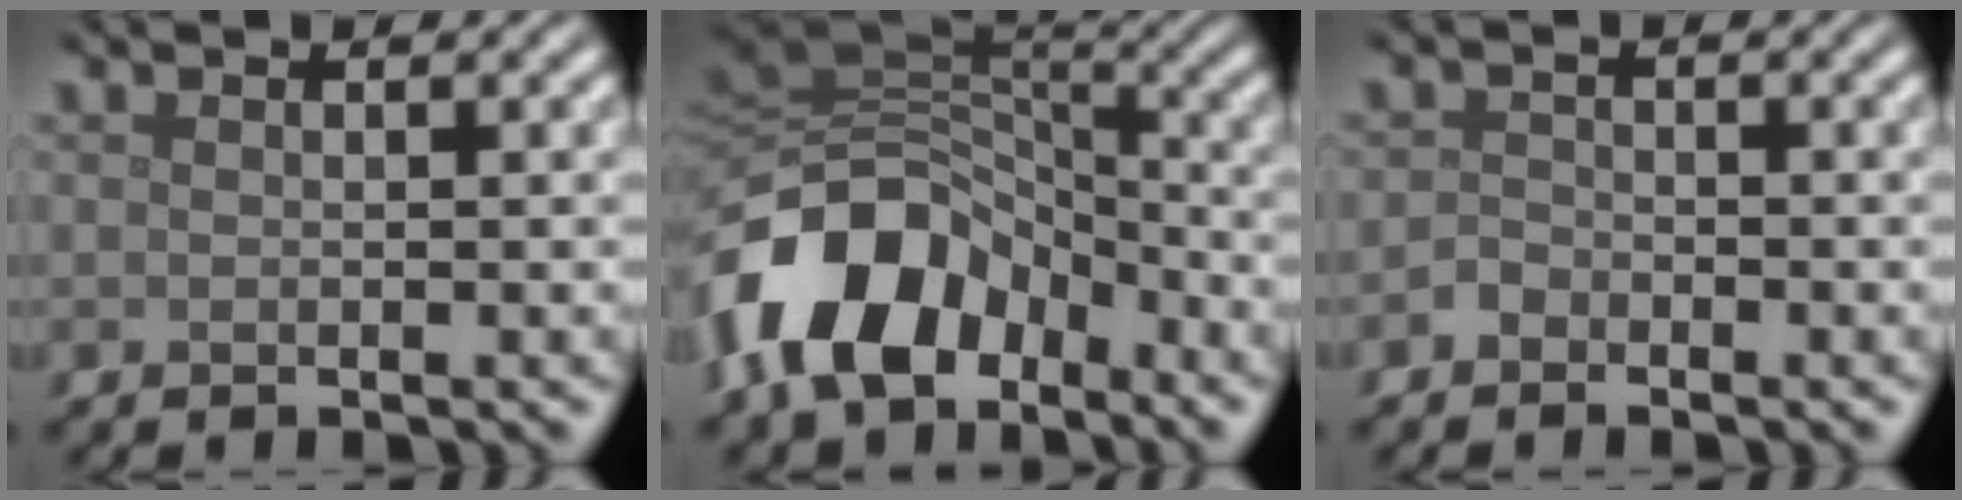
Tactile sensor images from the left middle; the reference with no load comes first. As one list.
[{"total": 10.8, "force": [-5.5, 6.9, 6.2], "torque": [-0.114, 0.005, -0.112]}, {"total": 1.1, "force": [-0.8, 0.7, 0.2], "torque": [-0.002, 0.003, -0.019]}]